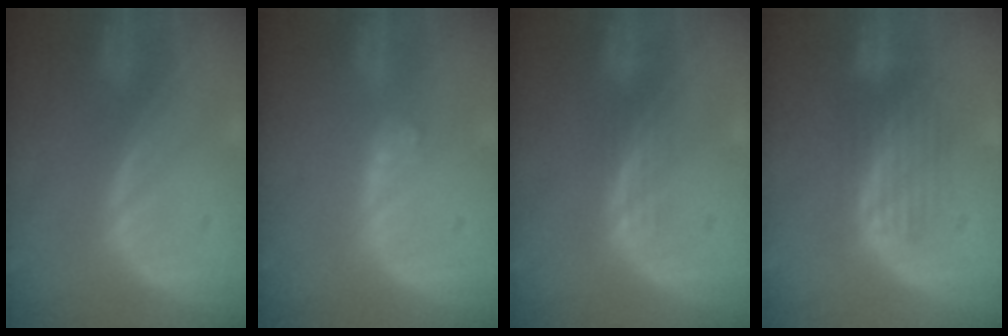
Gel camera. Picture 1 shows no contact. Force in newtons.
{"total": 2.4, "press": 2.0, "slide": 1.3}
{"total": 1.8, "press": 1.7, "slide": 0.2}
{"total": 4.7, "press": 4.7, "slide": 0.3}